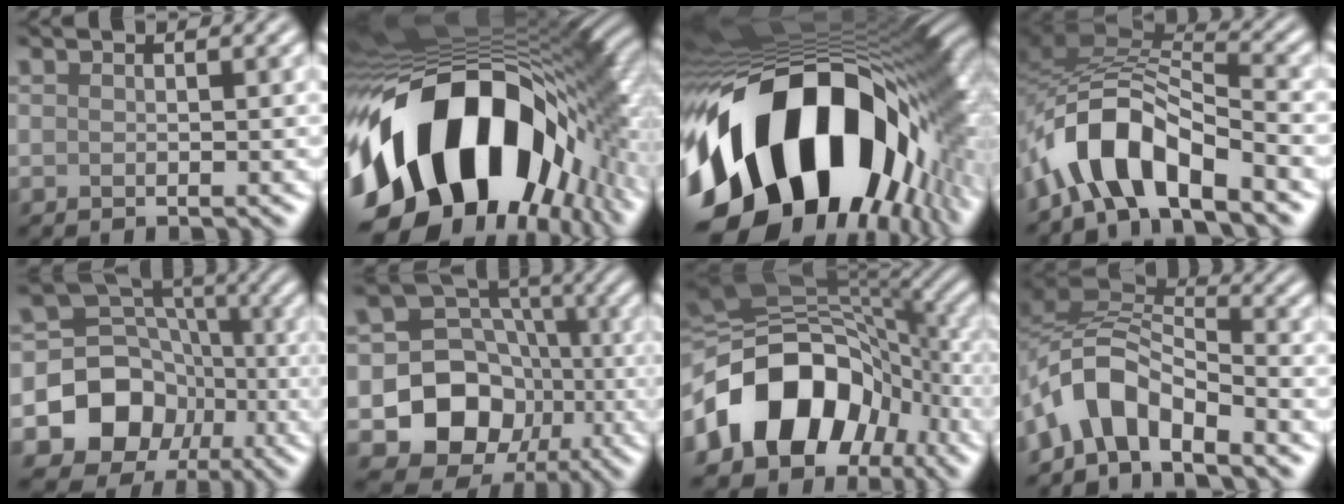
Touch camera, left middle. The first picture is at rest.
{"total": 18.5, "force": [-5.0, 11.5, 13.6], "torque": [-0.244, -0.032, -0.076]}
{"total": 20.4, "force": [-5.2, 12.3, 15.4], "torque": [-0.282, -0.054, -0.069]}
{"total": 8.1, "force": [-5.1, 2.9, 5.6], "torque": [-0.086, 0.013, -0.102]}
{"total": 8.7, "force": [-2.6, 7.5, 3.5], "torque": [-0.055, 0.003, -0.054]}
{"total": 9.8, "force": [-2.7, 8.4, 4.2], "torque": [-0.056, -0.004, -0.066]}
{"total": 12.9, "force": [-3.9, 9.5, 7.8], "torque": [-0.129, 0.016, -0.084]}
{"total": 5.4, "force": [-3.7, 2.2, 3.2], "torque": [-0.042, 0.010, -0.081]}